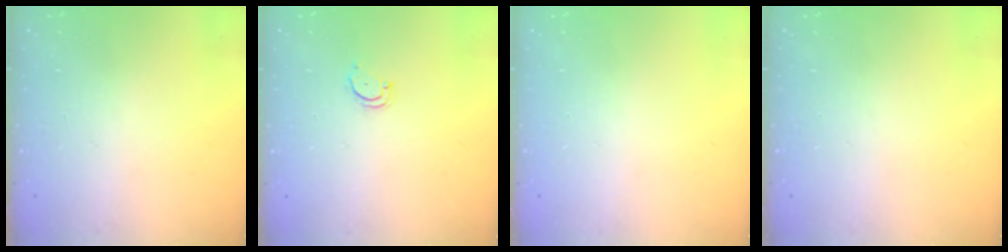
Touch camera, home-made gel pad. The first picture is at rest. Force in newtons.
{"total": 3.0, "press": 3.0, "slide": 0.2}
{"total": 0.0}
{"total": 0.0}